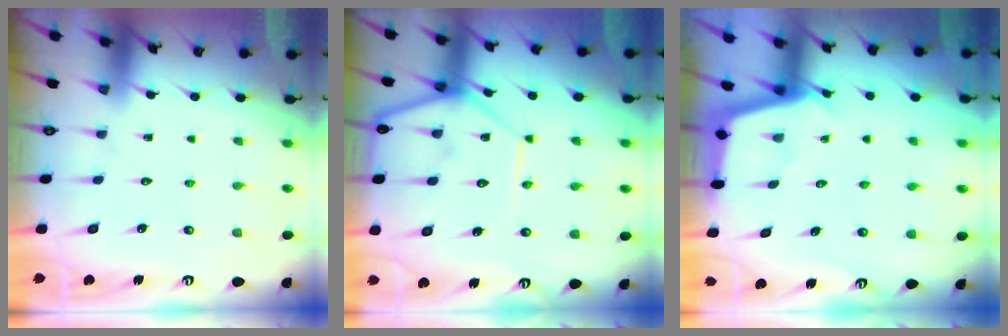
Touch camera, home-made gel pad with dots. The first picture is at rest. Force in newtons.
{"total": 12.2, "press": 12.1, "slide": 1.2}
{"total": 3.0, "press": 2.9, "slide": 0.3}